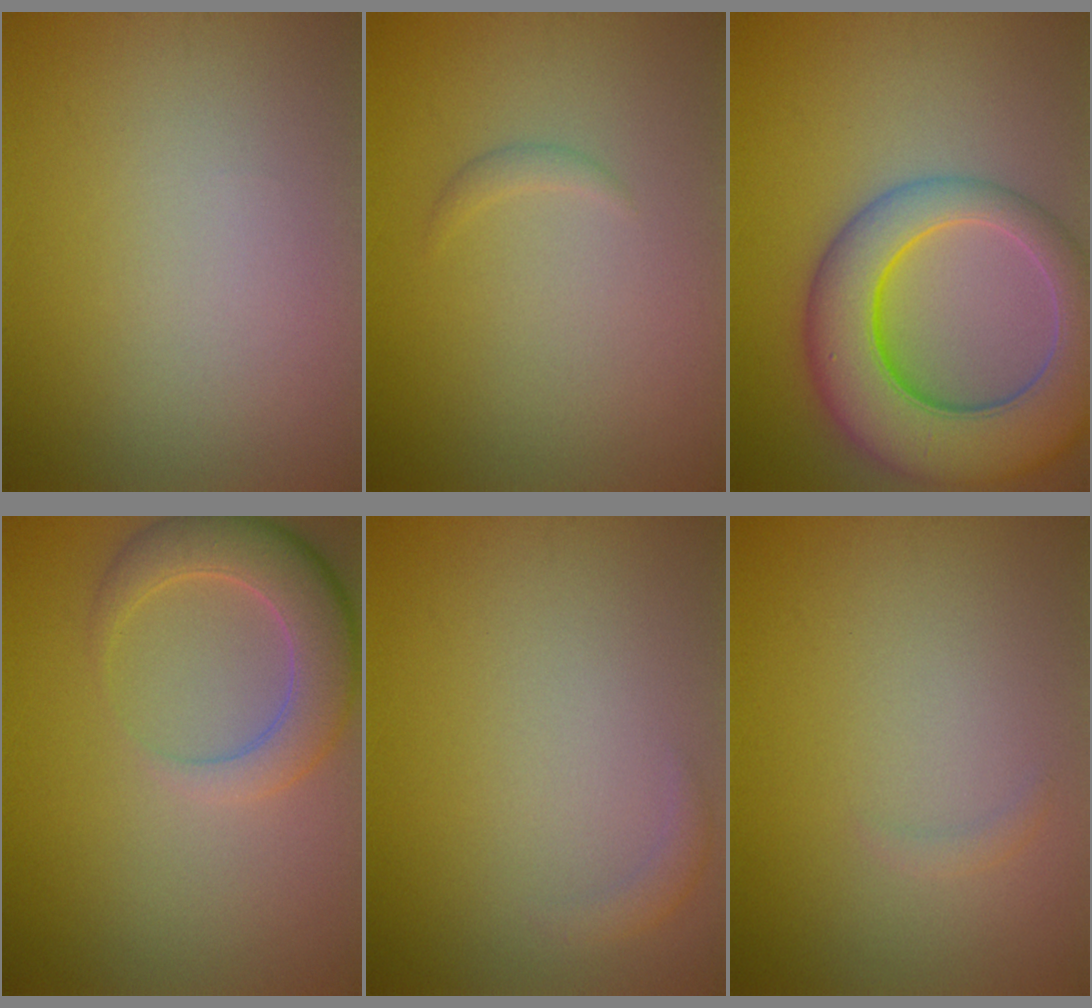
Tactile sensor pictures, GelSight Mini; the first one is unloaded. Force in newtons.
{"total": 0.7, "press": 0.7, "slide": 0.1}
{"total": 10.5, "press": 10.5, "slide": 0.5}
{"total": 5.3, "press": 5.3, "slide": 0.6}
{"total": 1.0, "press": 1.0, "slide": 0.0}
{"total": 0.7, "press": 0.7, "slide": 0.0}